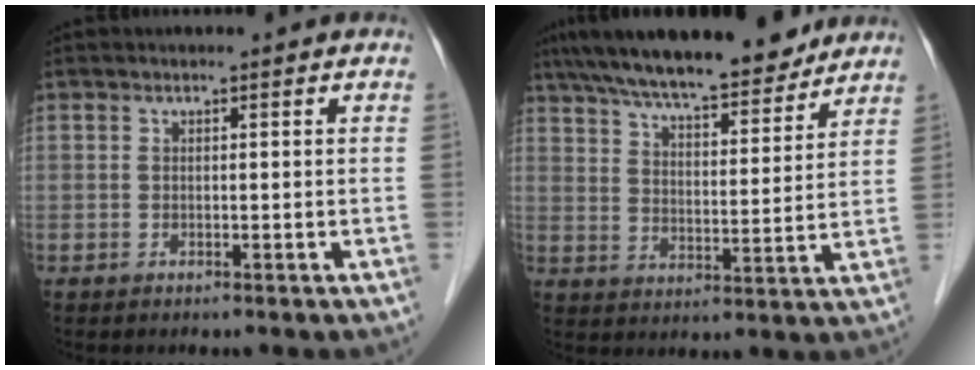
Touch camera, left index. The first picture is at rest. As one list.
[{"total": 16.8, "force": [14.4, 3.3, 8.0], "torque": [-0.133, 0.019, 0.220]}]